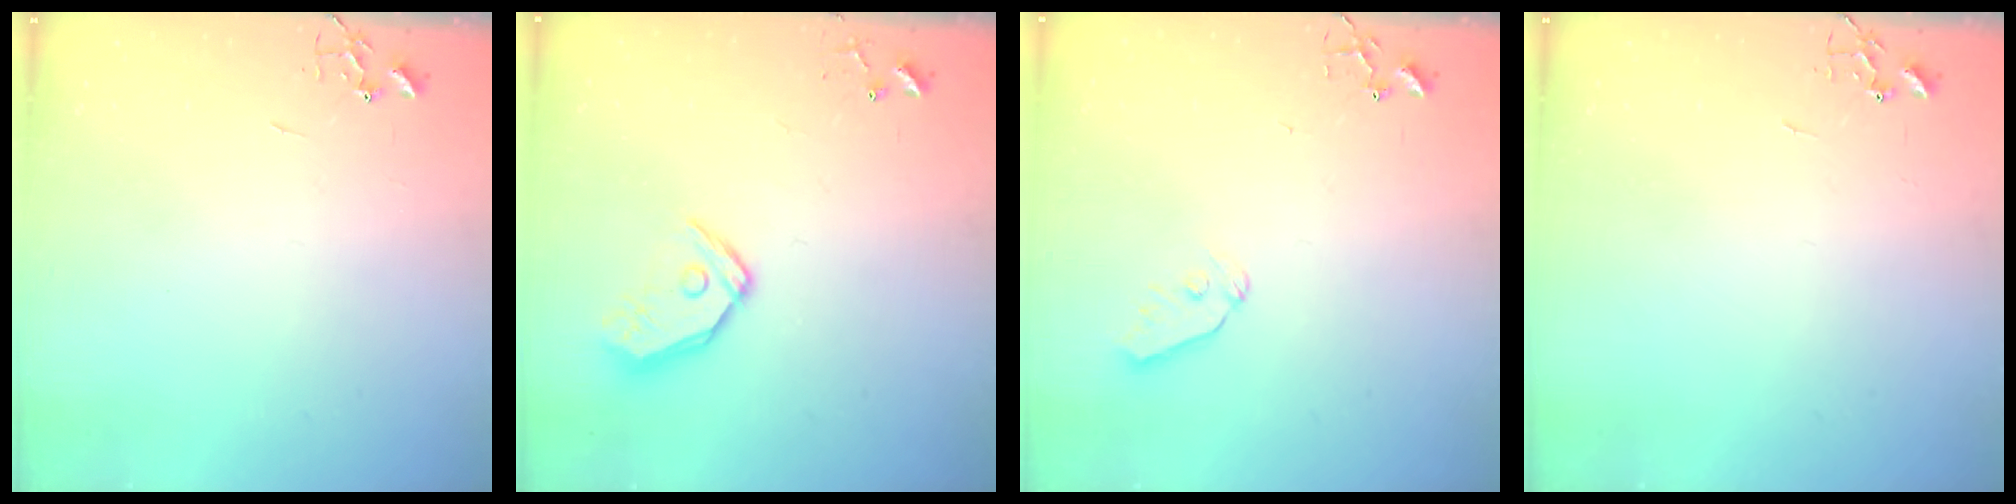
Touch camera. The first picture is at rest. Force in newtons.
{"total": 11.1, "press": 11.0, "slide": 1.7}
{"total": 6.7, "press": 6.7, "slide": 0.8}
{"total": 0.0}